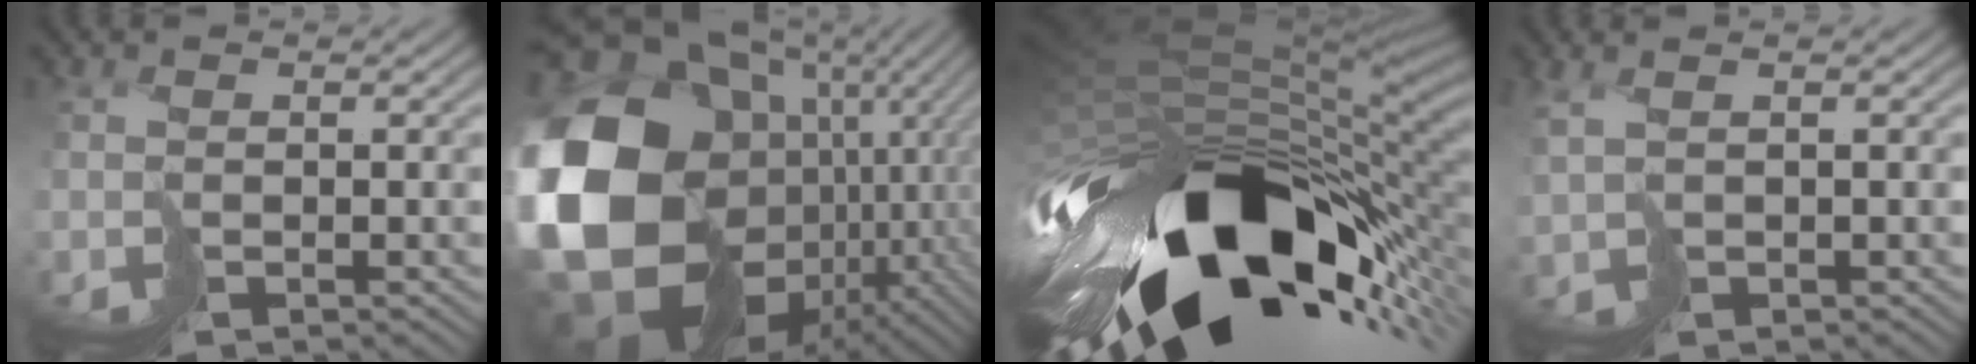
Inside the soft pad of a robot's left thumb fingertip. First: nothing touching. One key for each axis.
{"total": 20.7, "fx": -0.5, "fy": 16.3, "fz": 12.8, "tx": -0.254, "ty": -0.065, "tz": 0.026}
{"total": 15.9, "fx": -3.7, "fy": 8.3, "fz": 13.0, "tx": -0.241, "ty": -0.042, "tz": -0.043}
{"total": 2.2, "fx": 1.4, "fy": 0.3, "fz": 1.6, "tx": -0.046, "ty": -0.003, "tz": 0.031}